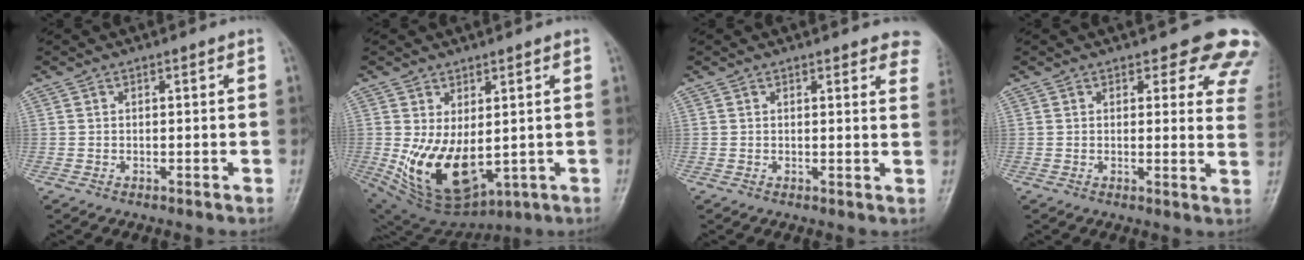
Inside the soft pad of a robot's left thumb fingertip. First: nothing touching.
{"total": 13.3, "force": [-0.5, 7.7, 10.9], "torque": [-0.178, -0.018, 0.024]}
{"total": 7.3, "force": [6.0, 2.4, 3.4], "torque": [-0.004, -0.018, 0.053]}
{"total": 11.6, "force": [9.9, 4.4, 4.1], "torque": [0.016, -0.054, 0.080]}